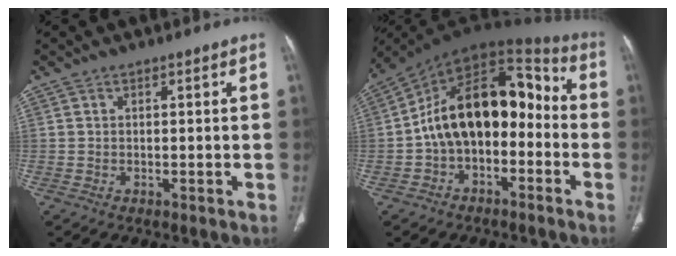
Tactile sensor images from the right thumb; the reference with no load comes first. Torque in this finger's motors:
{"motor_torque": [2.48, 2.53, 1.47, -1.30, 0.28]}